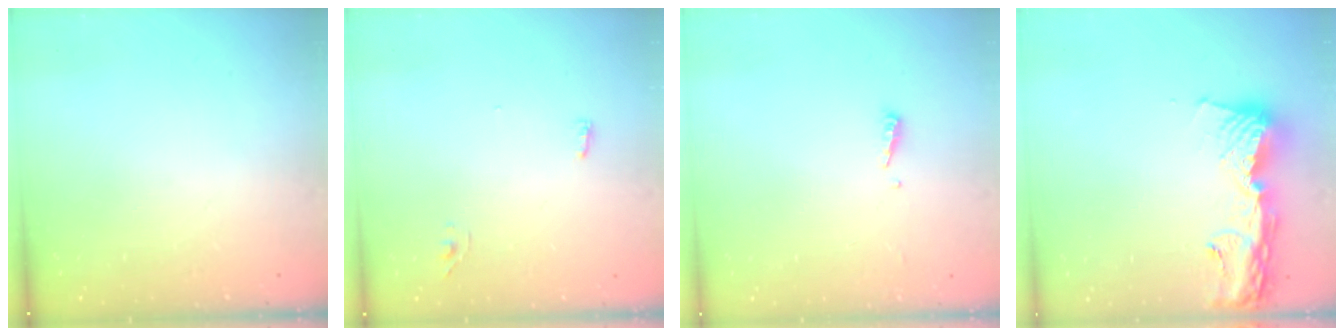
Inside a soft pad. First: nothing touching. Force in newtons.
{"total": 3.3, "press": 2.9, "slide": 1.7}
{"total": 3.7, "press": 3.6, "slide": 0.5}
{"total": 13.9, "press": 13.8, "slide": 1.2}